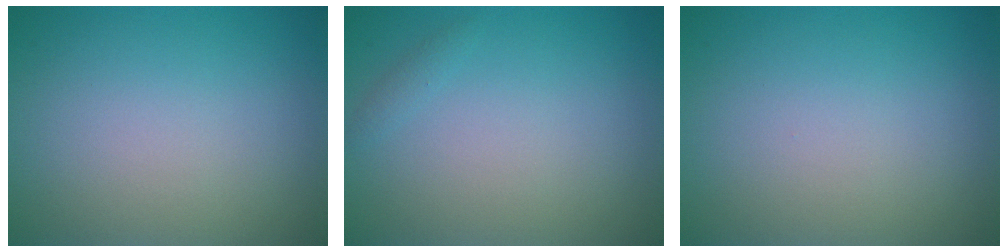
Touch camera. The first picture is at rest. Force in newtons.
{"total": 0.6, "press": 0.6, "slide": 0.0}
{"total": 0.0}